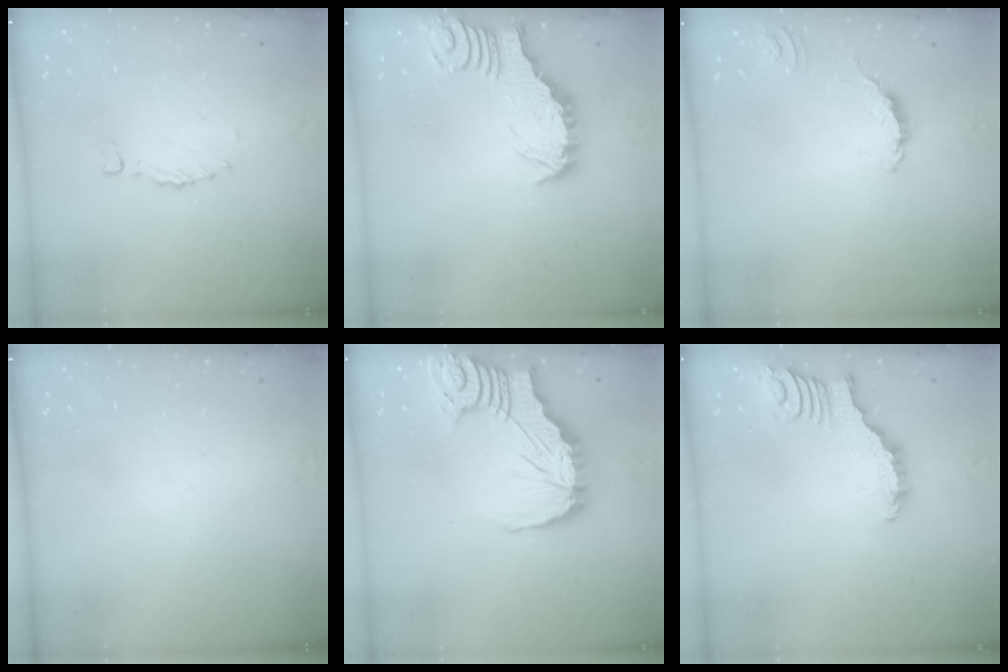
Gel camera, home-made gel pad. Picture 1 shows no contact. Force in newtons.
{"total": 2.7, "press": 2.7, "slide": 0.3}
{"total": 1.7, "press": 1.7, "slide": 0.2}
{"total": 0.0}
{"total": 14.0, "press": 13.9, "slide": 1.9}
{"total": 2.9, "press": 2.8, "slide": 0.4}